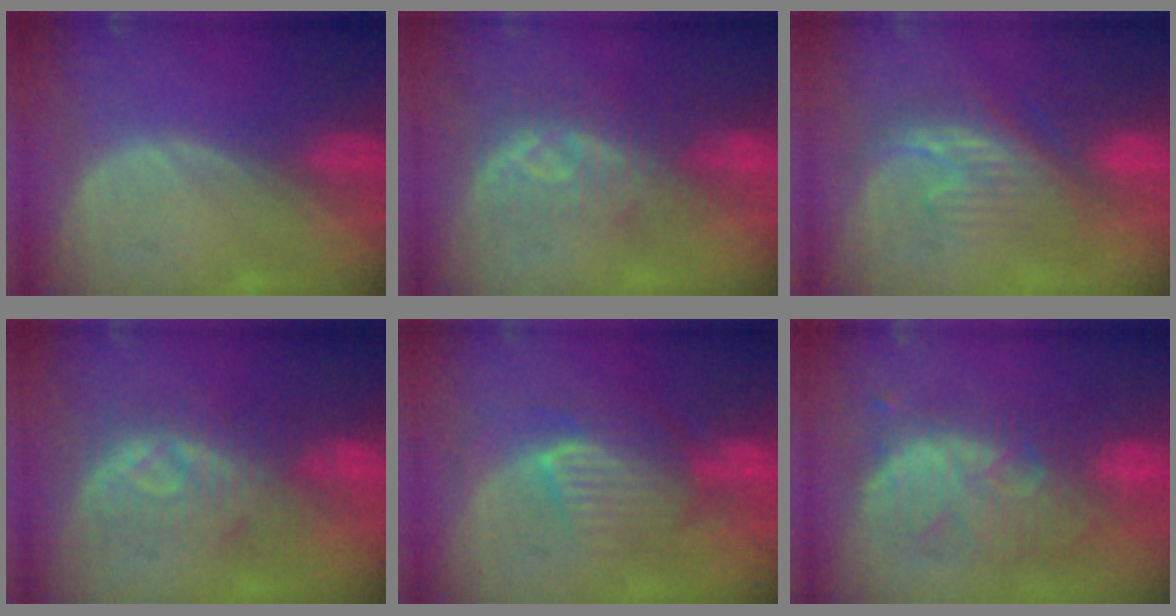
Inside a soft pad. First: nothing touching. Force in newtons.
{"total": 8.1, "press": 7.5, "slide": 3.2}
{"total": 8.0, "press": 7.9, "slide": 1.5}
{"total": 8.2, "press": 8.2, "slide": 0.2}
{"total": 8.0, "press": 8.0, "slide": 0.7}
{"total": 9.9, "press": 9.7, "slide": 2.0}